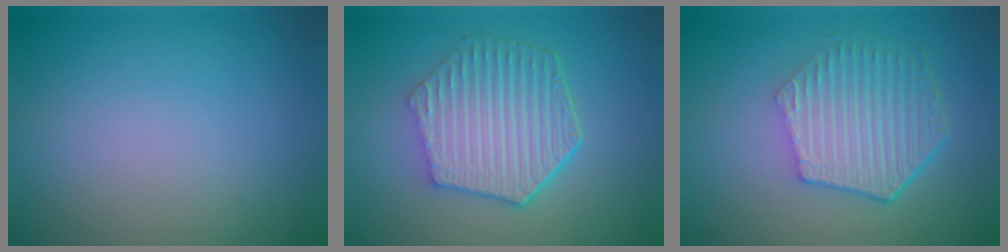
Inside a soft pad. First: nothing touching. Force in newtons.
{"total": 6.3, "press": 4.8, "slide": 4.0}
{"total": 5.6, "press": 4.2, "slide": 3.7}